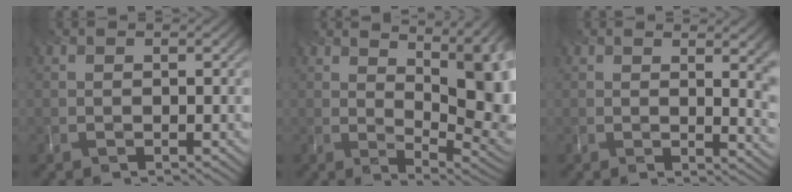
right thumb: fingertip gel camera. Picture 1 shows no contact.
{"total": 12.5, "force": [4.3, 4.7, 10.7], "torque": [-0.145, 0.033, 0.067]}
{"total": 9.0, "force": [2.0, 3.7, 8.0], "torque": [-0.076, 0.021, 0.019]}